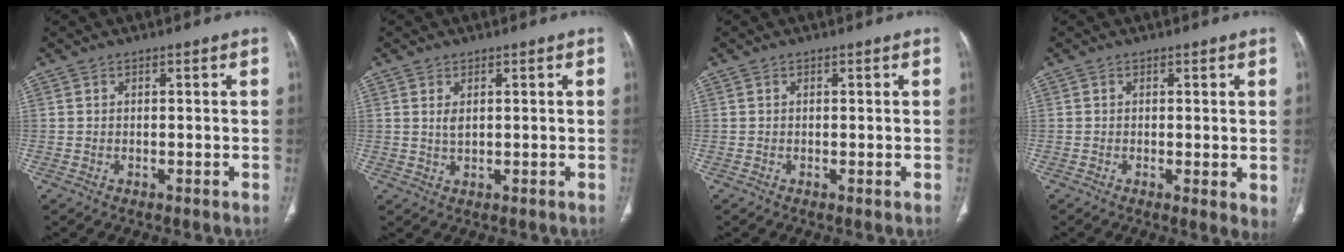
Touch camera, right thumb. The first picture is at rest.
{"total": 1.9, "force": [0.6, 1.0, 1.5], "torque": [-0.031, -0.004, 0.017]}
{"total": 0.0}
{"total": 3.1, "force": [-0.1, 0.9, 2.9], "torque": [-0.047, -0.012, -0.004]}